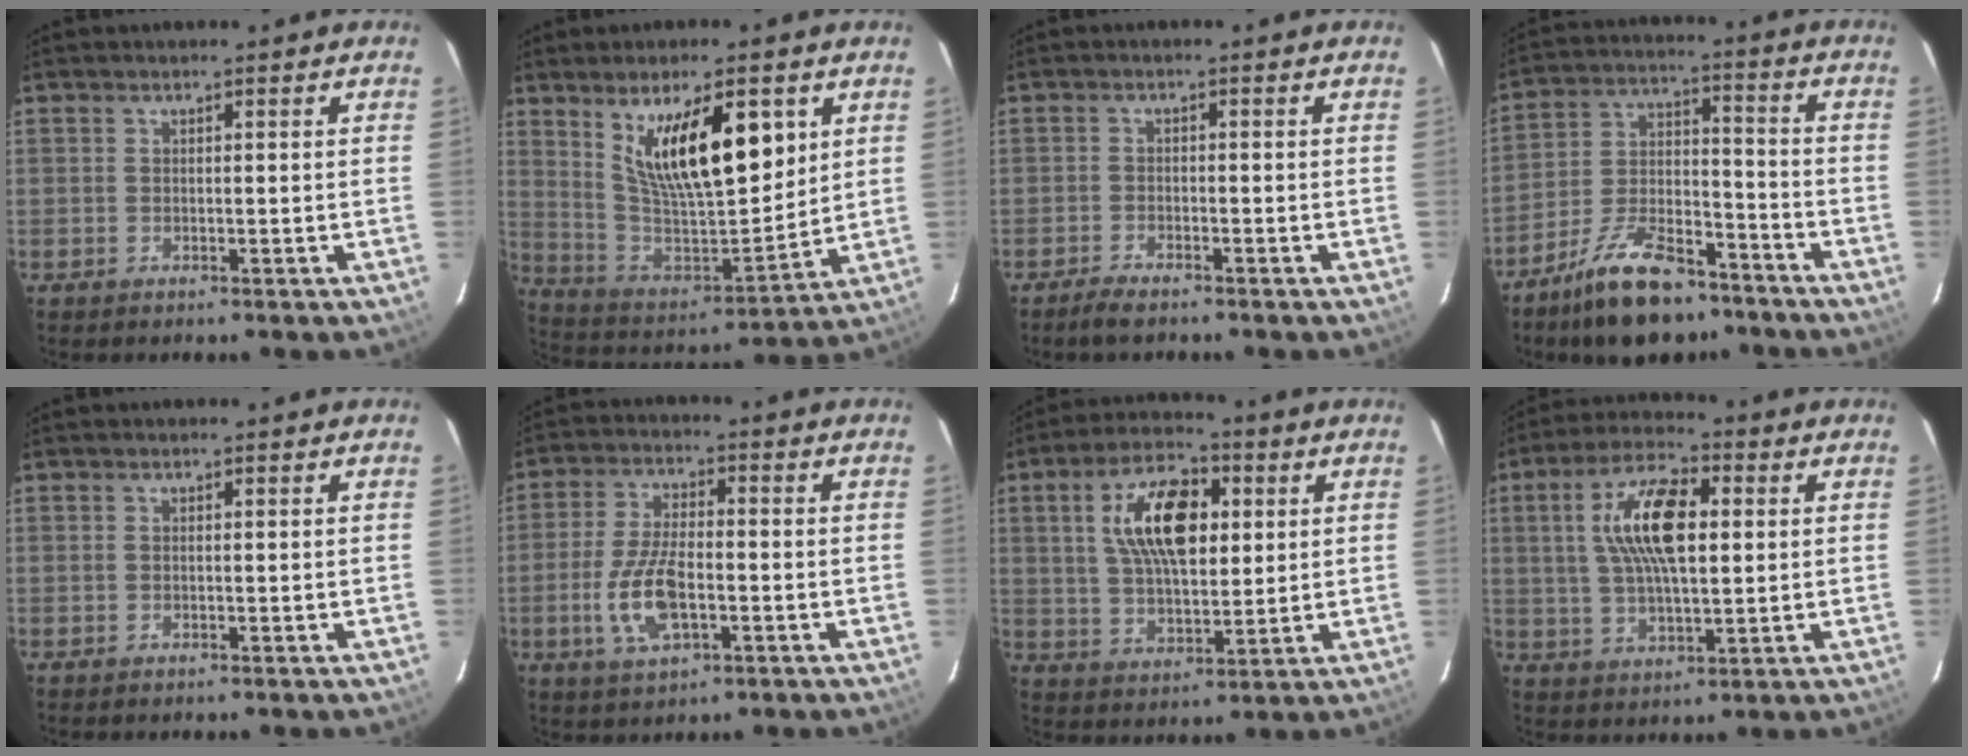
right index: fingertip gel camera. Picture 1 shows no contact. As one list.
[{"total": 18.1, "force": [7.6, 6.3, 15.1], "torque": [-0.257, -0.009, 0.151]}, {"total": 3.0, "force": [-2.6, 0.6, 1.3], "torque": [-0.043, -0.004, -0.051]}, {"total": 15.4, "force": [-11.3, 6.2, 8.4], "torque": [-0.167, 0.011, -0.194]}, {"total": 0.0}, {"total": 10.5, "force": [-2.9, 4.6, 9.0], "torque": [-0.191, -0.003, -0.051]}, {"total": 14.2, "force": [3.7, 7.1, 11.8], "torque": [-0.210, 0.022, 0.067]}, {"total": 13.2, "force": [2.6, 5.2, 11.8], "torque": [-0.222, 0.017, 0.047]}]